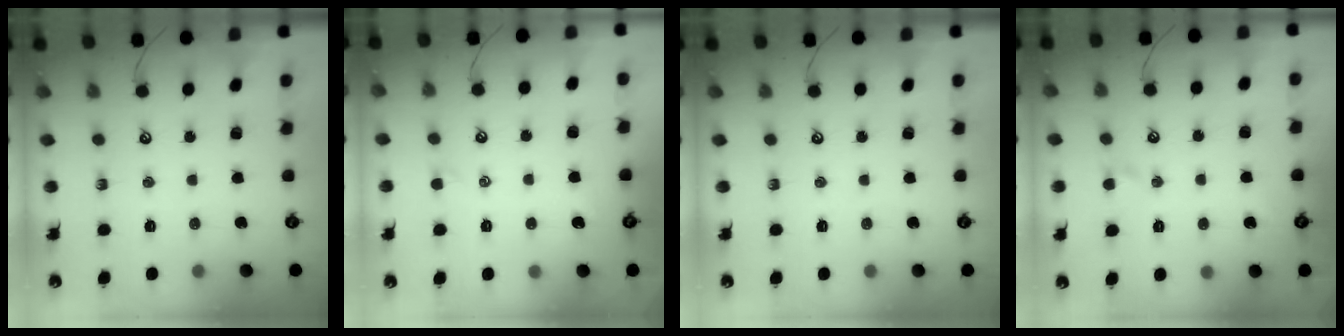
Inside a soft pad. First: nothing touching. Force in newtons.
{"total": 0.7, "press": 0.5, "slide": 0.5}
{"total": 0.0}
{"total": 1.0, "press": 0.9, "slide": 0.3}